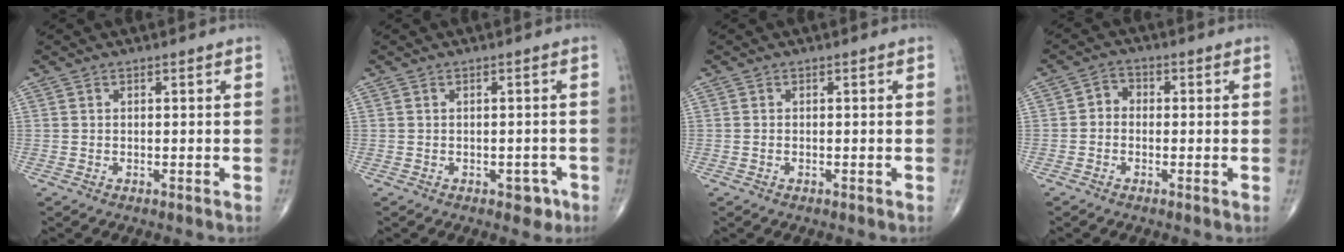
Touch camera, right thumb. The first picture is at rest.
{"total": 2.5, "force": [-1.3, 1.7, 1.3], "torque": [0.005, 0.006, -0.014]}
{"total": 0.0}
{"total": 2.7, "force": [-0.4, 2.3, 1.4], "torque": [-0.006, 0.011, -0.019]}